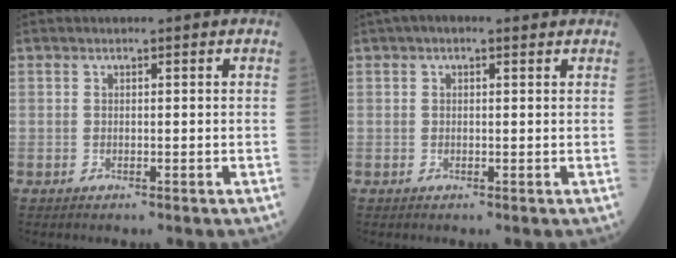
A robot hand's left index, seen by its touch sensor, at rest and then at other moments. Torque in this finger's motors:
{"motor_torque": [0.55, -1.01, -0.06, 0.06]}